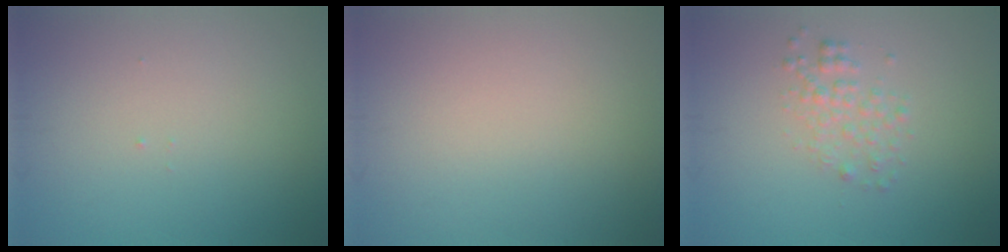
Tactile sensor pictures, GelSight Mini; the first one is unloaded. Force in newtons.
{"total": 0.0}
{"total": 1.9, "press": 1.9, "slide": 0.1}